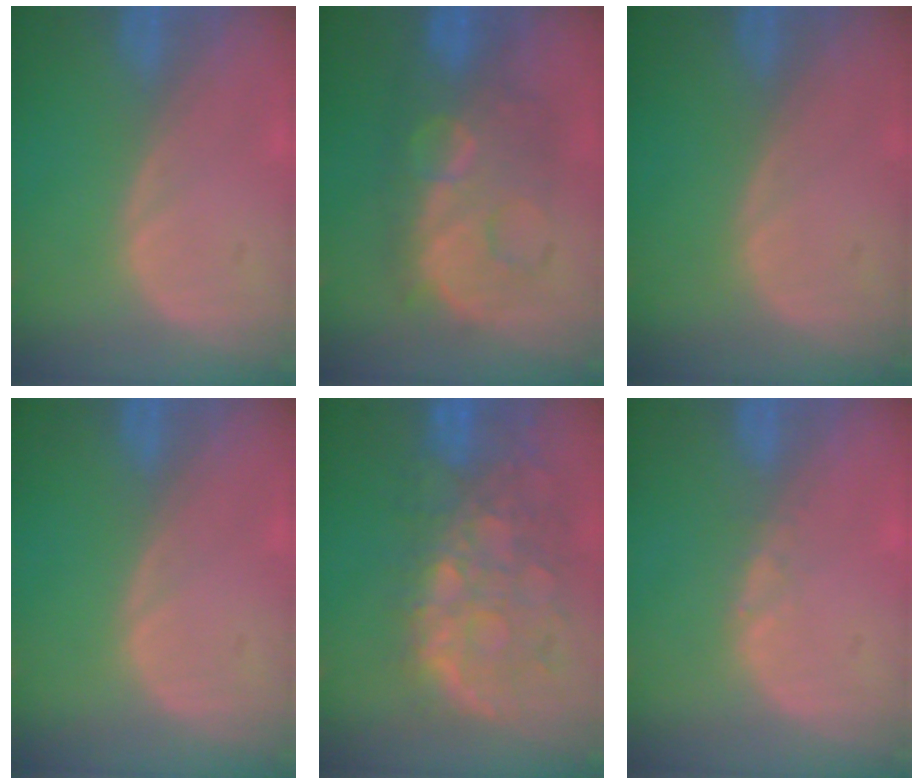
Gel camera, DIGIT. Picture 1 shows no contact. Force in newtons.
{"total": 9.4, "press": 9.3, "slide": 0.5}
{"total": 0.0}
{"total": 0.0}
{"total": 11.1, "press": 9.7, "slide": 5.5}
{"total": 0.9, "press": 0.8, "slide": 0.5}